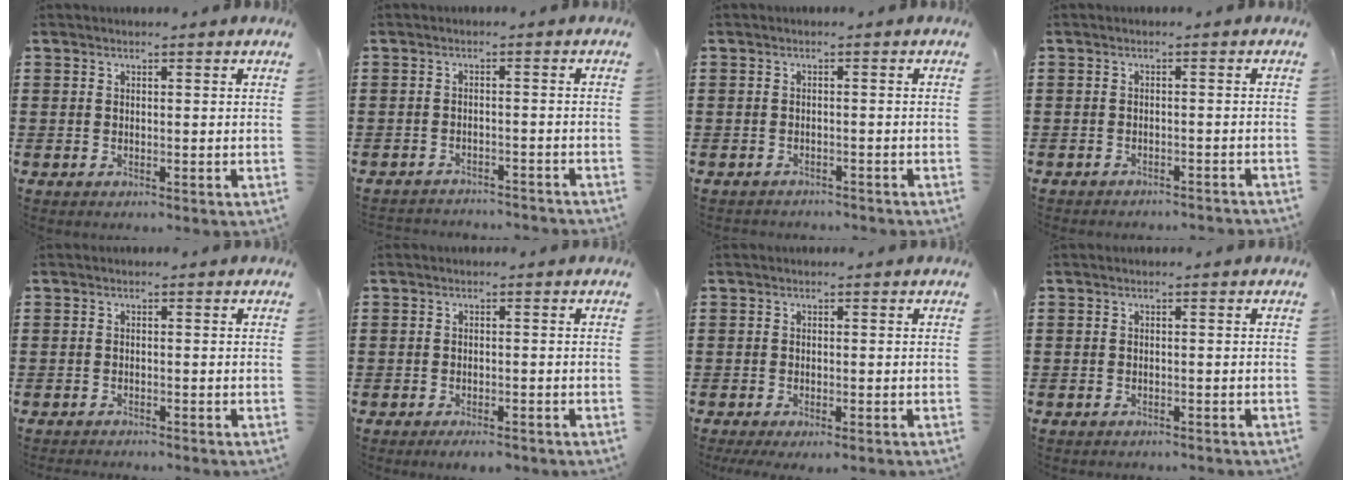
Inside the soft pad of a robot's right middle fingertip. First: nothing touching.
{"total": 2.4, "force": [-2.4, 0.1, -0.1], "torque": [-0.007, -0.002, -0.050]}
{"total": 1.3, "force": [-1.3, 0.1, -0.2], "torque": [-0.003, 0.001, -0.028]}
{"total": 1.5, "force": [-1.5, -0.1, 0.0], "torque": [-0.006, 0.000, -0.032]}
{"total": 1.0, "force": [-1.0, -0.1, 0.0], "torque": [-0.004, -0.001, -0.020]}
{"total": 1.9, "force": [-1.9, 0.3, 0.3], "torque": [-0.010, -0.003, -0.038]}
{"total": 1.0, "force": [-0.8, 0.1, 0.5], "torque": [-0.013, -0.004, -0.015]}
{"total": 0.8, "force": [-0.8, 0.0, 0.0], "torque": [-0.004, -0.001, -0.016]}